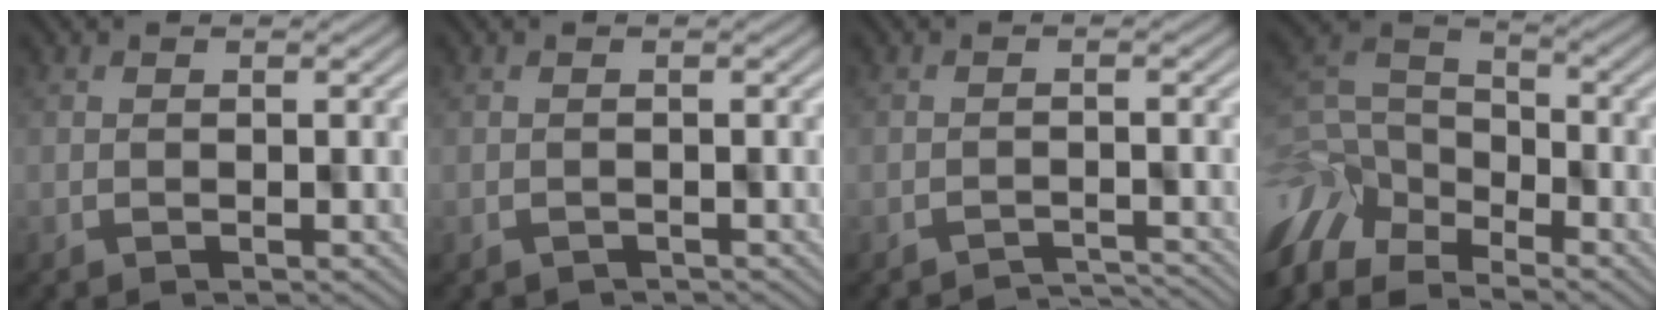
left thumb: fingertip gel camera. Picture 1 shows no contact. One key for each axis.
{"total": 0.9, "fx": -0.8, "fy": 0.4, "fz": 0.0, "tx": 0.001, "ty": -0.001, "tz": -0.012}
{"total": 2.5, "fx": -2.4, "fy": 0.3, "fz": 0.4, "tx": -0.008, "ty": 0.001, "tz": -0.031}
{"total": 10.5, "fx": -7.6, "fy": 4.8, "fz": 5.5, "tx": -0.159, "ty": -0.013, "tz": -0.143}